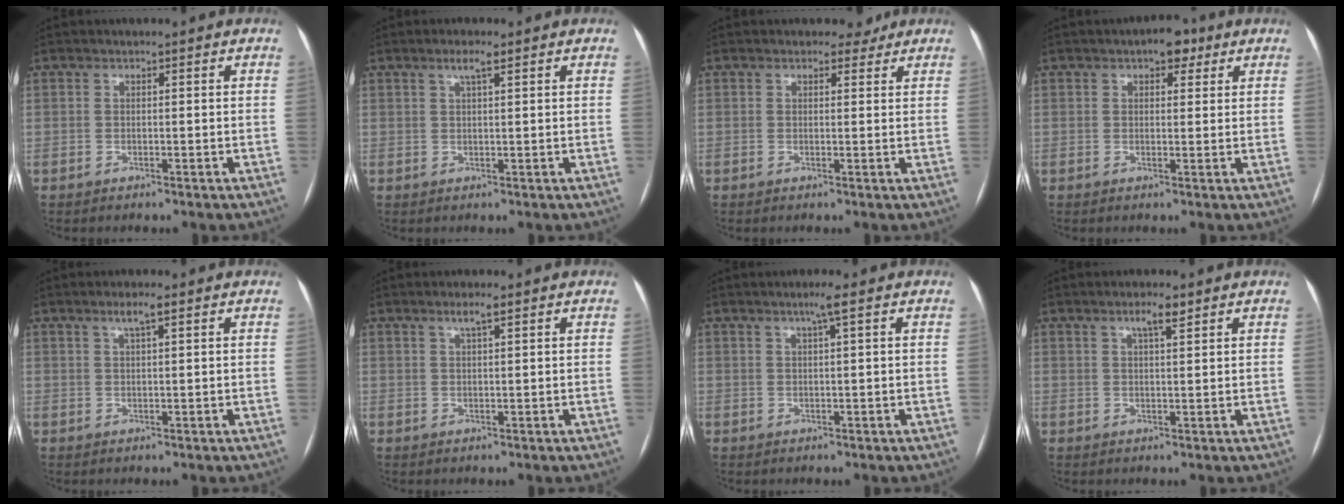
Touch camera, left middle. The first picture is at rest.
{"total": 2.3, "force": [1.3, 0.1, 1.8], "torque": [-0.037, 0.004, 0.024]}
{"total": 2.2, "force": [1.8, 1.2, 0.4], "torque": [-0.001, 0.003, 0.019]}
{"total": 4.0, "force": [2.3, 2.0, 2.5], "torque": [-0.032, 0.017, 0.029]}
{"total": 2.4, "force": [1.4, 0.1, 2.0], "torque": [-0.041, 0.006, 0.025]}
{"total": 2.0, "force": [1.2, 0.1, 1.6], "torque": [-0.032, 0.004, 0.023]}
{"total": 2.1, "force": [1.1, -0.4, 1.8], "torque": [-0.035, 0.003, 0.020]}
{"total": 2.9, "force": [1.8, 0.4, 2.2], "torque": [-0.040, 0.004, 0.029]}